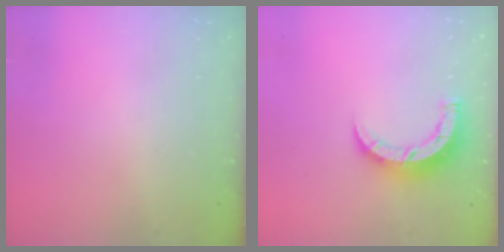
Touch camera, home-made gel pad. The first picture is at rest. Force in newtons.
{"total": 7.9, "press": 7.9, "slide": 0.5}